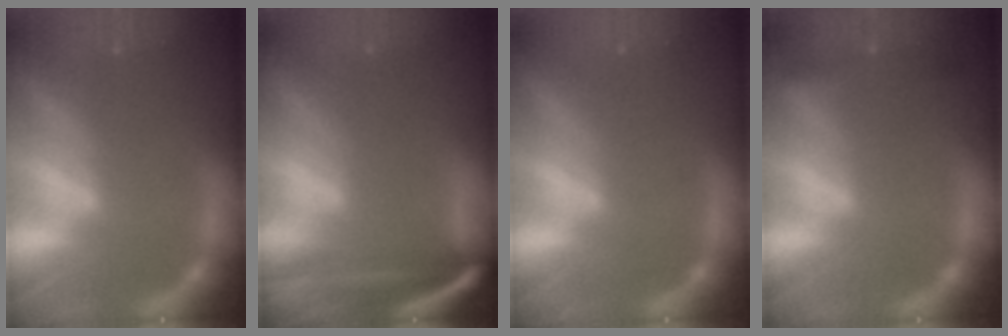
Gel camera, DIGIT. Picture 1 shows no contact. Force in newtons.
{"total": 10.0}
{"total": 0.0}
{"total": 2.4}